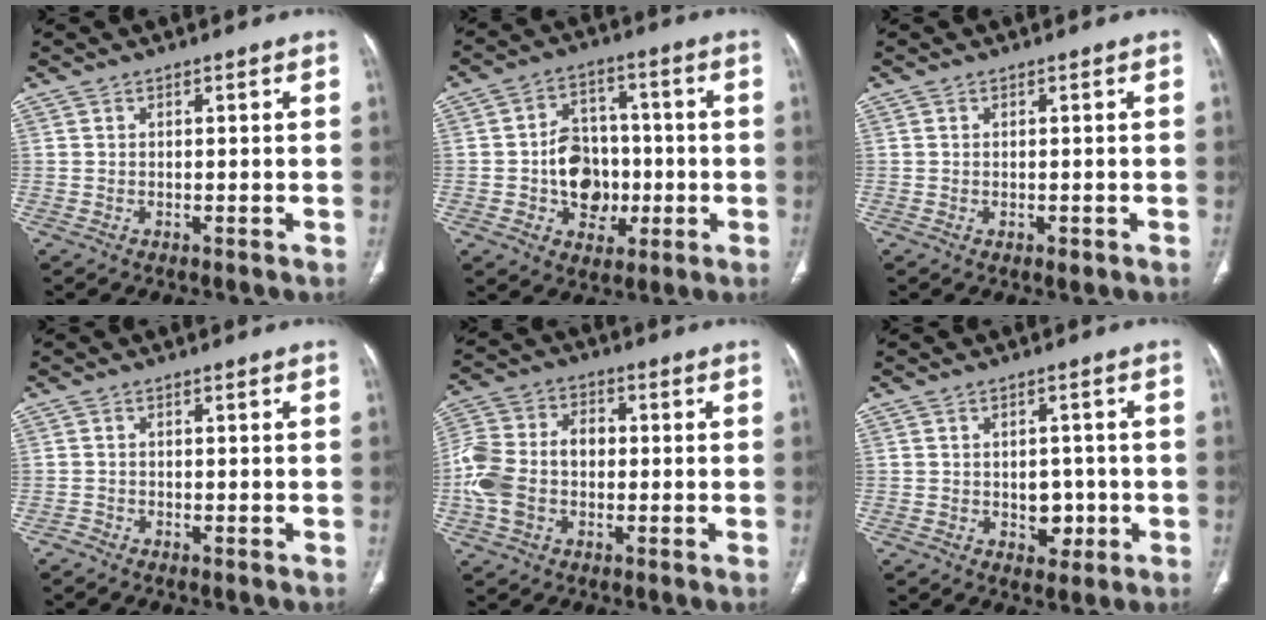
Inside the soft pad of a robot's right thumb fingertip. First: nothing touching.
{"total": 11.7, "force": [-1.8, 9.2, 7.0], "torque": [-0.065, 0.025, -0.023]}
{"total": 0.9, "force": [-0.3, 0.5, 0.7], "torque": [-0.011, -0.003, 0.000]}
{"total": 0.8, "force": [-0.7, 0.2, 0.0], "torque": [-0.002, -0.002, -0.019]}
{"total": 12.6, "force": [-1.3, 8.8, 8.9], "torque": [-0.184, 0.038, -0.029]}
{"total": 4.8, "force": [-0.9, 3.7, 2.9], "torque": [-0.008, 0.006, -0.006]}